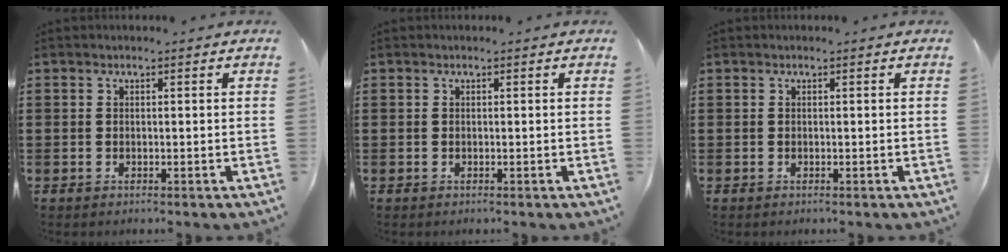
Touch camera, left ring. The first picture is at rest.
{"total": 0.0}
{"total": 0.0}